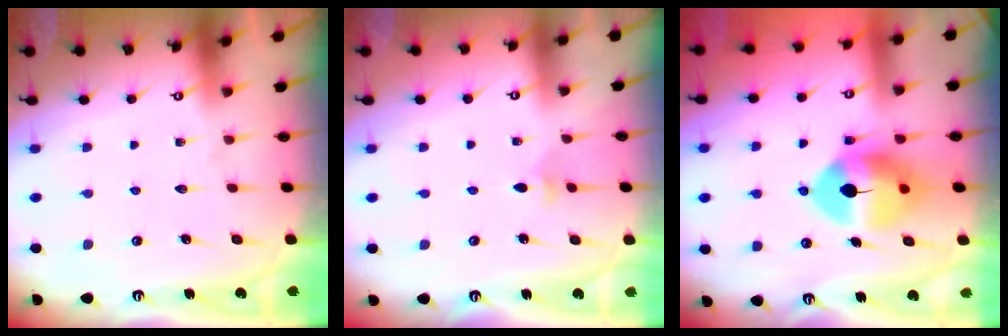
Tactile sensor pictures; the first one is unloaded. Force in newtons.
{"total": 3.3, "press": 3.2, "slide": 0.8}
{"total": 11.8, "press": 11.6, "slide": 2.0}